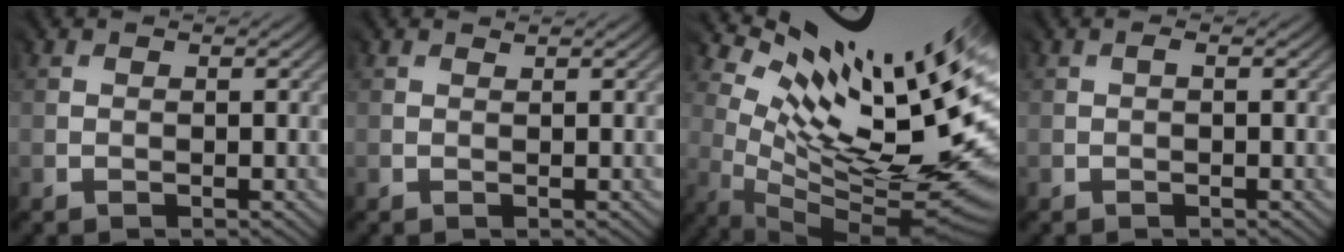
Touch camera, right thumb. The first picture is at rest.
{"total": 0.9, "force": [0.9, 0.1, -0.1], "torque": [-0.002, 0.001, 0.018]}
{"total": 14.1, "force": [5.7, 3.3, 12.5], "torque": [-0.216, -0.008, 0.127]}
{"total": 0.5, "force": [-0.5, -0.2, 0.0], "torque": [0.000, -0.002, -0.006]}